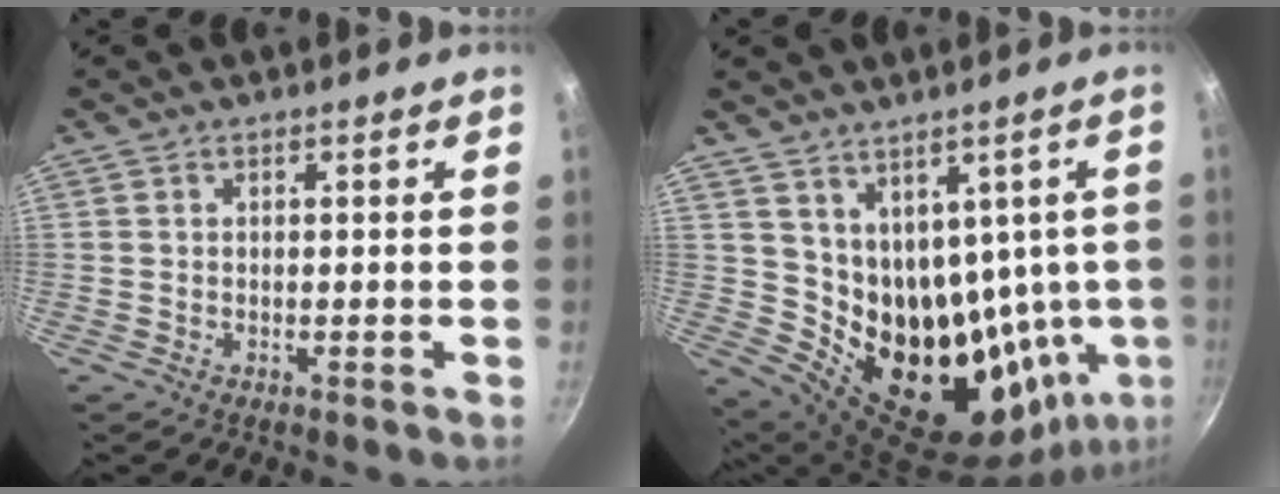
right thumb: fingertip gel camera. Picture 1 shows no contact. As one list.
[{"total": 17.8, "force": [4.9, 12.8, 11.4], "torque": [-0.123, -0.026, 0.114]}]